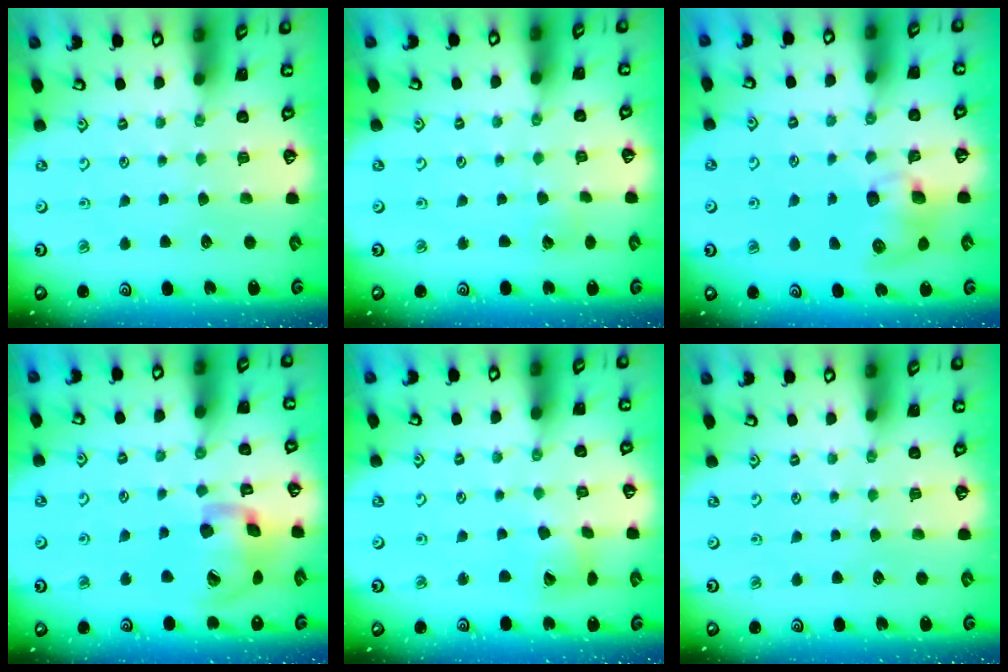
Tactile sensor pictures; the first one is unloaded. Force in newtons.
{"total": 2.8, "press": 2.8, "slide": 0.2}
{"total": 9.4, "press": 9.3, "slide": 0.8}
{"total": 17.5, "press": 17.4, "slide": 2.5}
{"total": 8.0, "press": 7.9, "slide": 1.1}
{"total": 0.0}